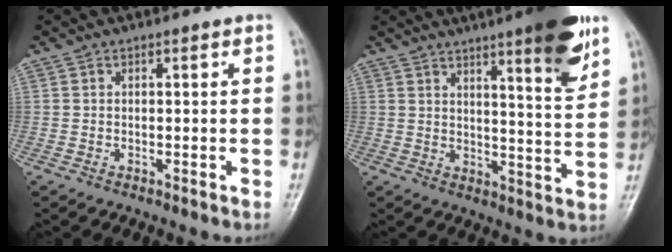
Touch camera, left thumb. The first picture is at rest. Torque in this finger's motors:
{"motor_torque": [1.80, 1.10, 1.37, -1.40, 0.32]}